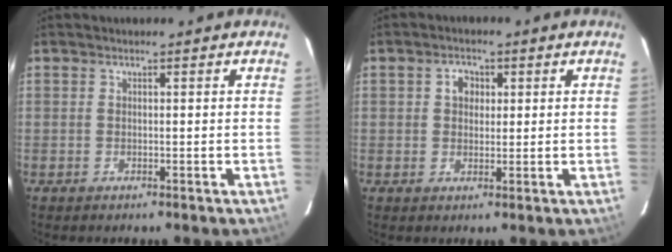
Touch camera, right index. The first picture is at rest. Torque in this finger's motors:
{"motor_torque": [0.32, 0.02, 0.17, 0.04]}